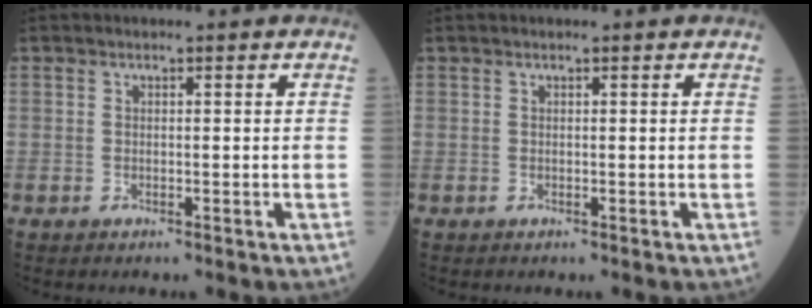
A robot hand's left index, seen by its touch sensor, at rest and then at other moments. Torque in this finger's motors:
{"motor_torque": [-0.09, 0.07, 0.00, 0.00]}